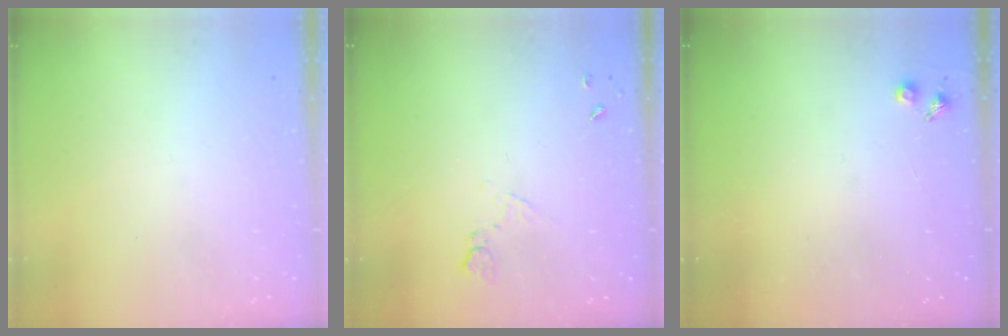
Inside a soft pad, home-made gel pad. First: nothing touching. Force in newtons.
{"total": 4.7, "press": 4.5, "slide": 1.1}
{"total": 2.3, "press": 2.3, "slide": 0.4}